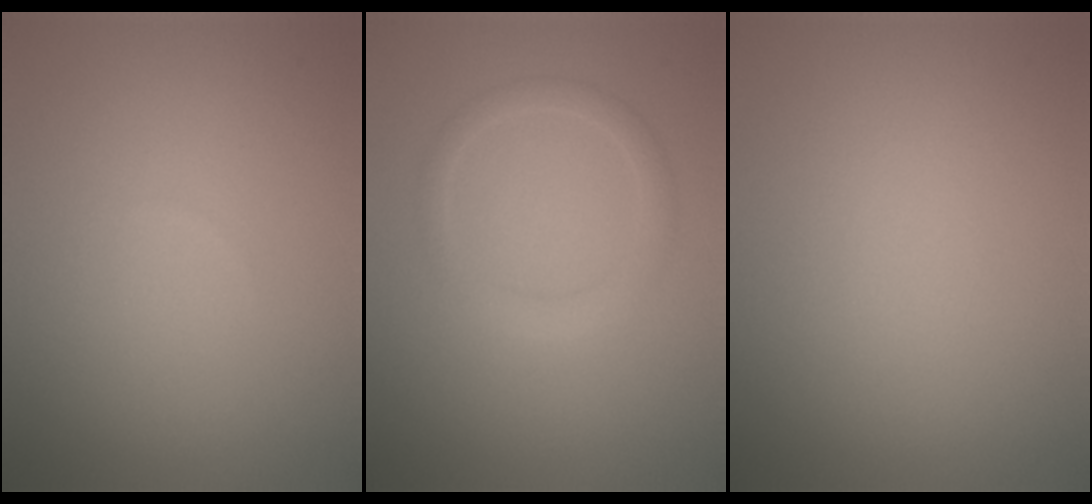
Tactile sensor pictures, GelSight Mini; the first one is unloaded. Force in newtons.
{"total": 2.0, "press": 2.0, "slide": 0.3}
{"total": 0.0}